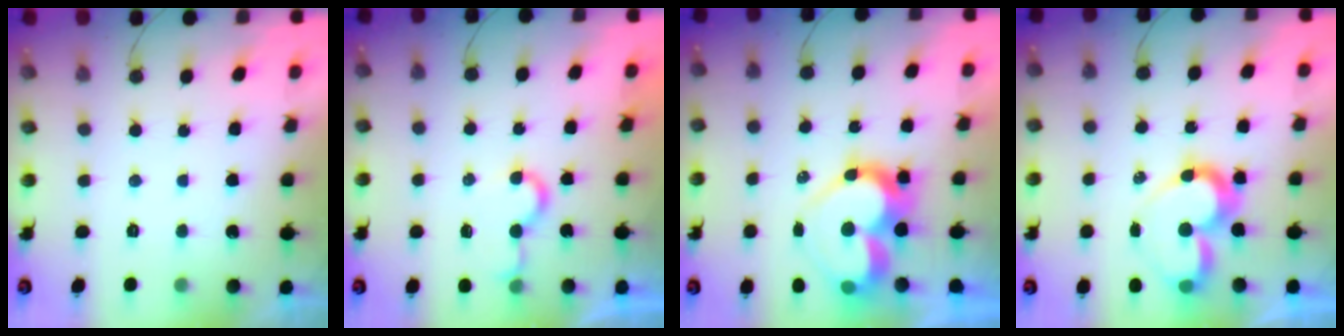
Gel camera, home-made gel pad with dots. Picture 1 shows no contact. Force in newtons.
{"total": 5.1, "press": 5.1, "slide": 0.4}
{"total": 15.5, "press": 15.4, "slide": 1.5}
{"total": 10.9, "press": 10.9, "slide": 1.0}